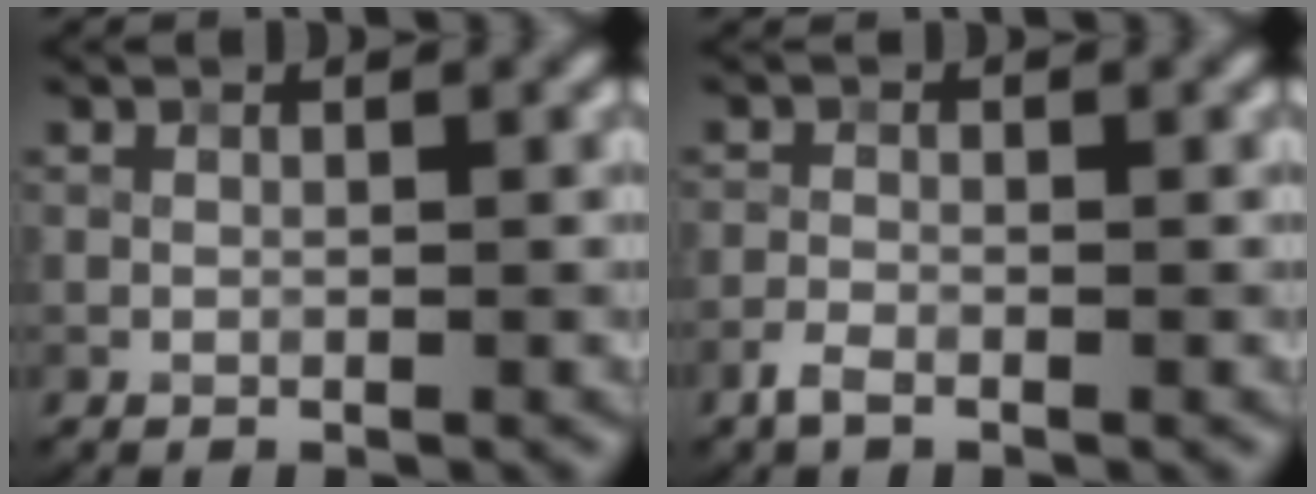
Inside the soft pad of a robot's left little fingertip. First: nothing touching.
{"total": 1.4, "force": [-1.1, 0.4, 0.7], "torque": [-0.015, -0.002, -0.026]}